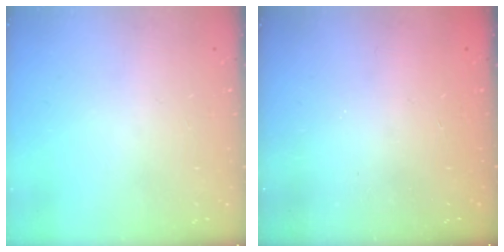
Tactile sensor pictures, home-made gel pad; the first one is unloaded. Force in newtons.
{"total": 2.4, "press": 2.3, "slide": 0.8}